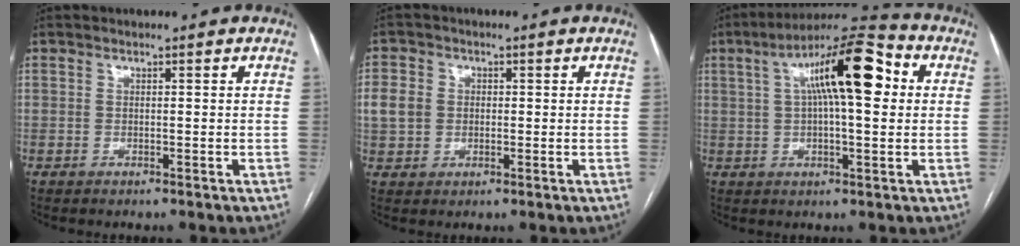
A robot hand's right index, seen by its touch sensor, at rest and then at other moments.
{"total": 5.8, "force": [0.5, 5.1, 2.7], "torque": [-0.068, 0.015, 0.014]}
{"total": 15.1, "force": [3.7, 3.4, 14.2], "torque": [-0.234, 0.042, 0.054]}